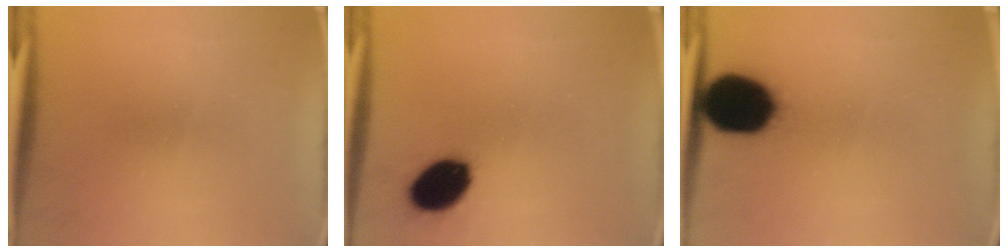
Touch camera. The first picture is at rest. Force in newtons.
{"total": 11.9}
{"total": 17.1}